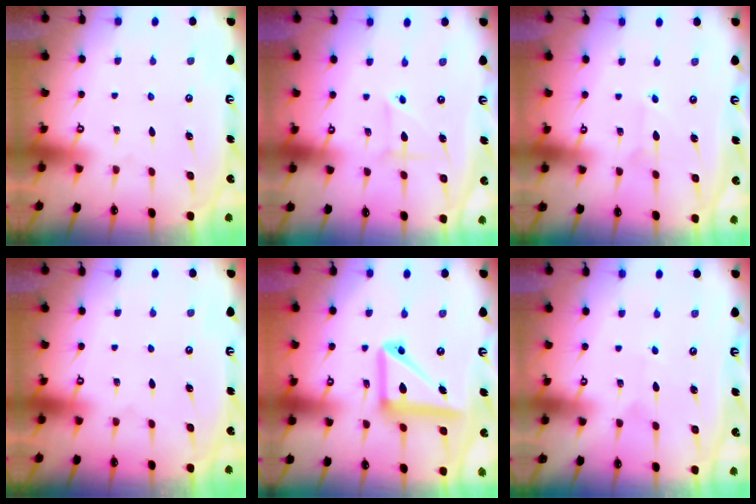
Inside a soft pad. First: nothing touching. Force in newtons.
{"total": 2.7, "press": 2.7, "slide": 0.3}
{"total": 2.7, "press": 2.7, "slide": 0.2}
{"total": 0.0}
{"total": 14.8, "press": 14.6, "slide": 2.1}
{"total": 2.2, "press": 2.2, "slide": 0.2}